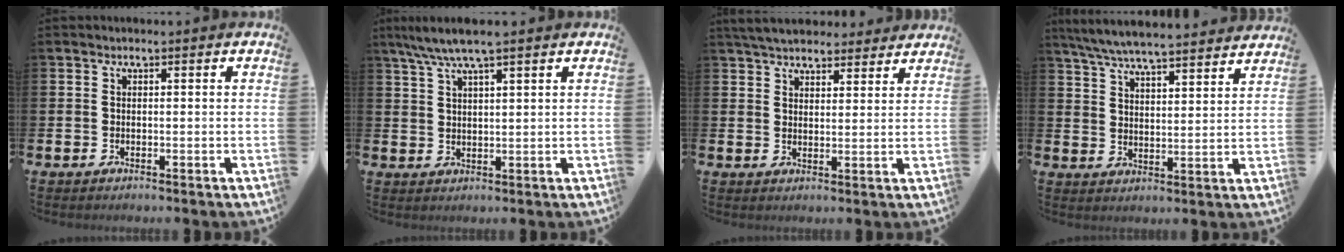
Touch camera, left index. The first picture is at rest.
{"total": 6.2, "force": [5.4, 0.5, 3.0], "torque": [-0.074, -0.018, 0.097]}
{"total": 5.3, "force": [5.0, 1.4, 0.9], "torque": [-0.026, -0.020, 0.091]}
{"total": 6.9, "force": [6.6, 0.3, 1.8], "torque": [-0.057, -0.043, 0.117]}